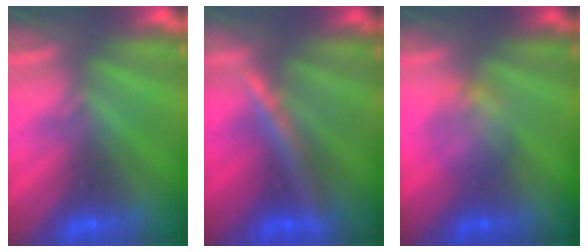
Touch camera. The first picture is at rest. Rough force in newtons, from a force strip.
{"total": 2.4}
{"total": 2.1}